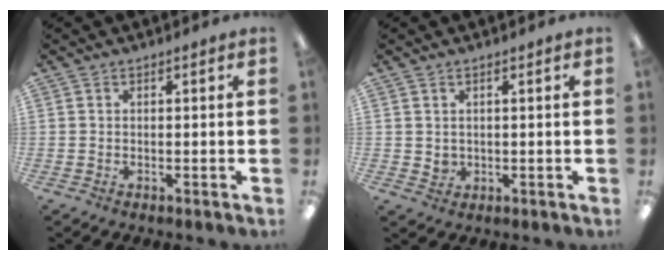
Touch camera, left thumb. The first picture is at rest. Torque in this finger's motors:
{"motor_torque": [-0.12, 0.11, 0.01, -0.03, -0.04]}